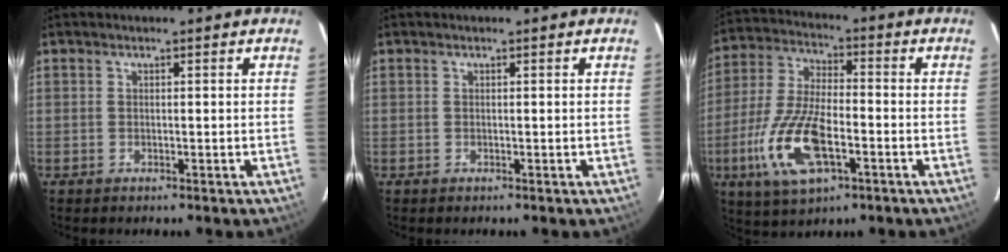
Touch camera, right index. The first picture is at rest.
{"total": 0.0}
{"total": 15.9, "force": [-5.8, 6.6, 13.3], "torque": [-0.292, -0.013, -0.107]}